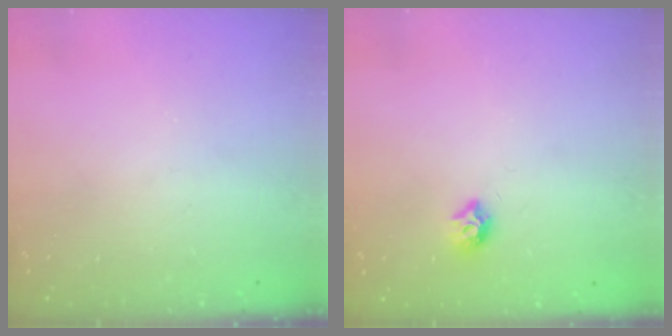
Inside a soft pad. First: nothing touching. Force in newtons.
{"total": 7.5, "press": 7.4, "slide": 0.6}